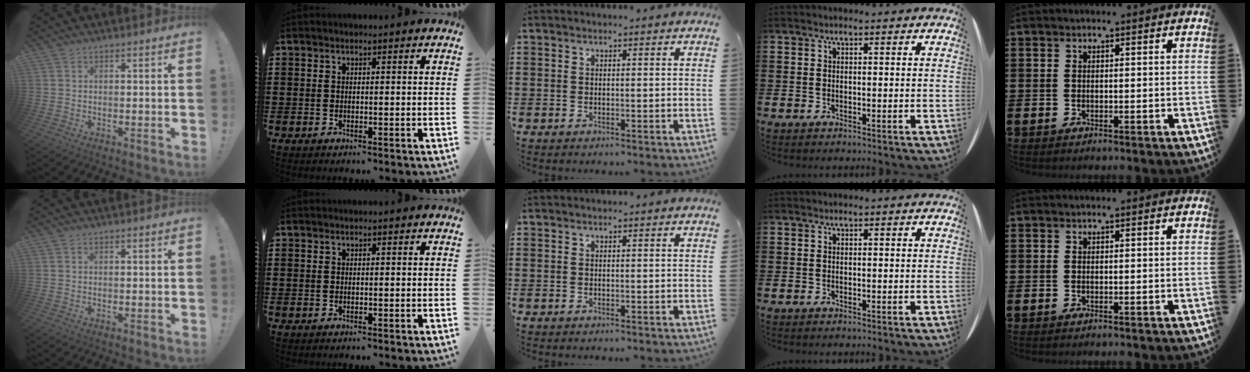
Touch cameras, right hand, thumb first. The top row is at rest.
{}